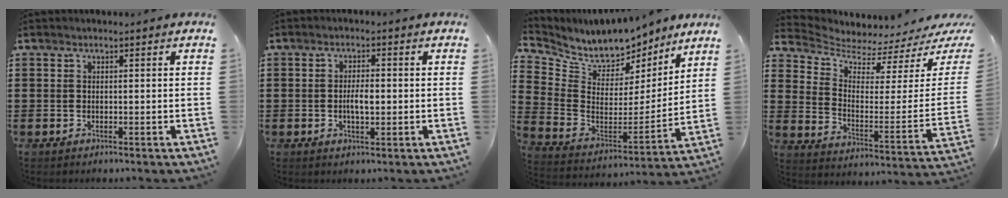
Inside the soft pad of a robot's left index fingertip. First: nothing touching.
{"total": 3.4, "force": [-0.2, 1.2, 3.2], "torque": [-0.059, 0.002, -0.005]}
{"total": 9.1, "force": [8.5, 2.9, 1.5], "torque": [-0.073, -0.063, 0.149]}
{"total": 3.1, "force": [2.8, 0.7, 0.9], "torque": [-0.043, -0.039, 0.042]}